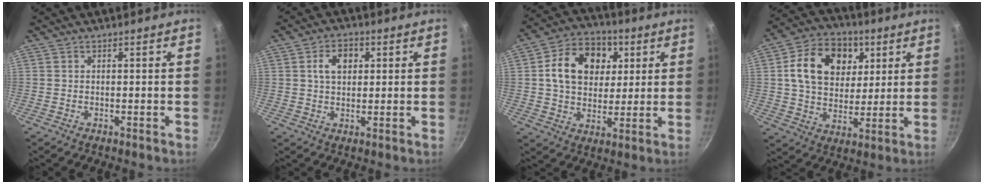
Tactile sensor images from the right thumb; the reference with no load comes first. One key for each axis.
{"total": 5.9, "fx": 1.6, "fy": 4.1, "fz": 3.9, "tx": -0.046, "ty": 0.005, "tz": 0.023}
{"total": 15.5, "fx": 4.0, "fy": 11.7, "fz": 9.4, "tx": -0.125, "ty": 0.009, "tz": 0.056}
{"total": 17.2, "fx": 5.2, "fy": 12.8, "fz": 10.3, "tx": -0.146, "ty": 0.000, "tz": 0.079}